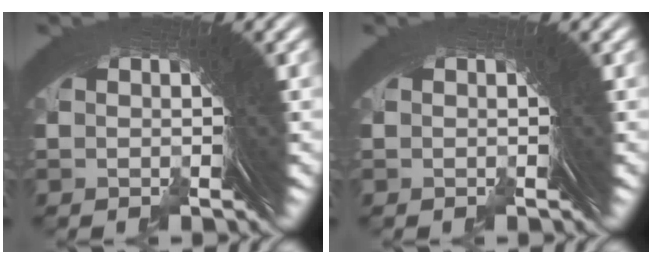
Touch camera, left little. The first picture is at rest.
{"total": 0.0}